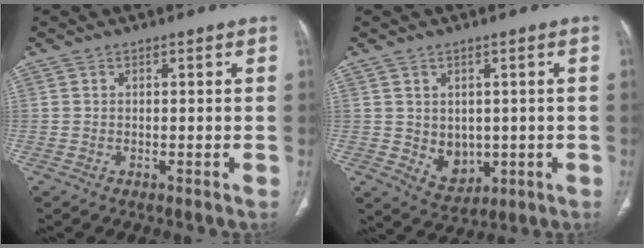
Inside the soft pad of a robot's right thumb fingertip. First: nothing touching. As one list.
[{"total": 6.0, "force": [-0.3, 4.8, 3.7], "torque": [-0.032, -0.011, 0.017]}]